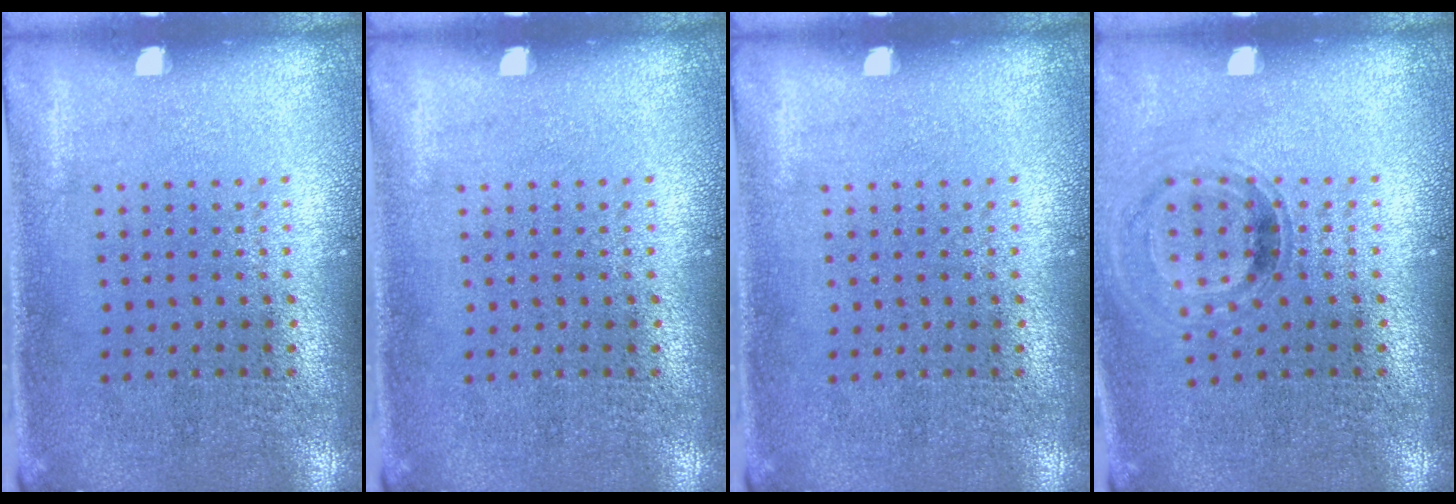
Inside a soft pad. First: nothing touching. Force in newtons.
{"total": 0.0}
{"total": 0.0}
{"total": 0.8, "press": 0.8, "slide": 0.2}